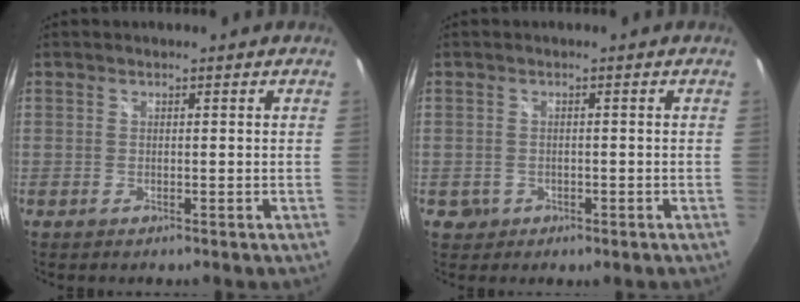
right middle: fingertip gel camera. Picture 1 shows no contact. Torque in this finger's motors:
{"motor_torque": [-0.21, -0.11, -0.02, 0.00]}